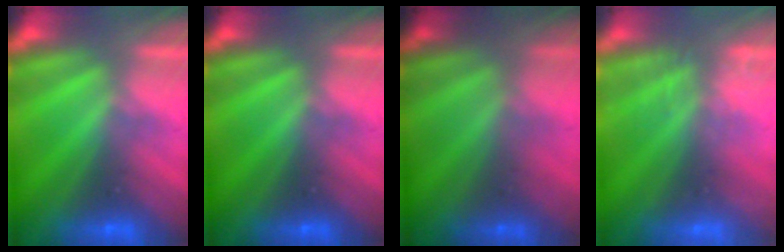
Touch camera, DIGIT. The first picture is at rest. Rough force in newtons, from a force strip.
{"total": 0.0}
{"total": 1.8}
{"total": 2.5}